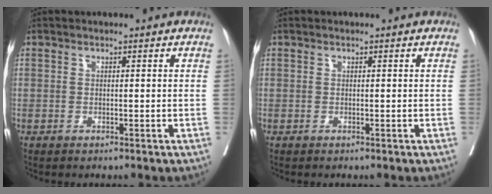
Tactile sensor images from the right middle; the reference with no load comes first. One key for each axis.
{"total": 0.0}